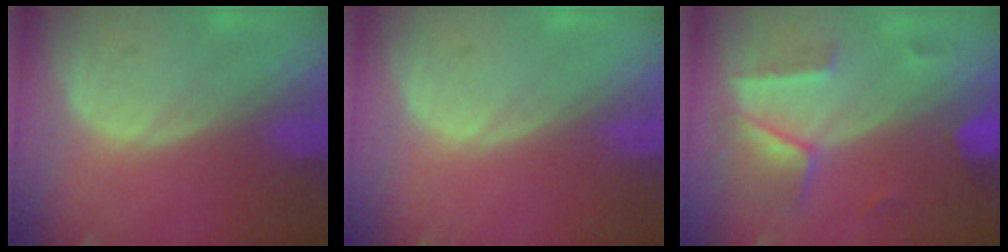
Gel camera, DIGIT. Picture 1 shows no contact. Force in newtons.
{"total": 0.0}
{"total": 7.3, "press": 6.4, "slide": 3.5}